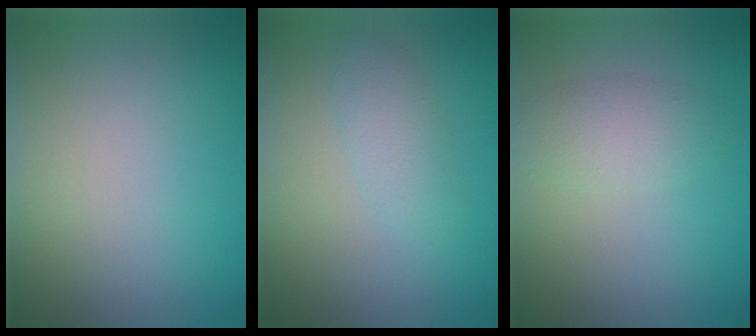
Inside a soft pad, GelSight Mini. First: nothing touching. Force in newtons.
{"total": 2.0, "press": 2.0, "slide": 0.1}
{"total": 2.5, "press": 2.5, "slide": 0.2}